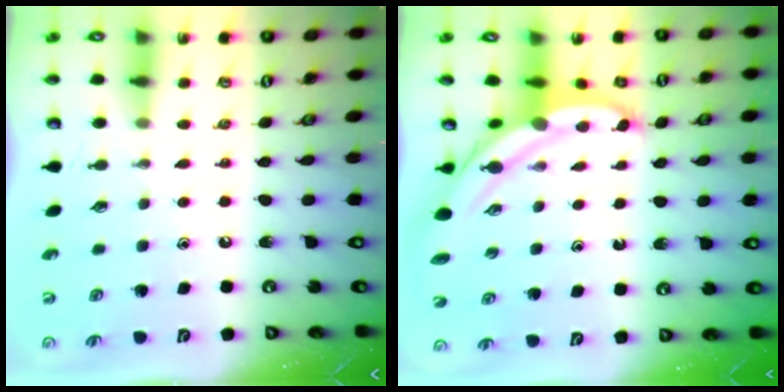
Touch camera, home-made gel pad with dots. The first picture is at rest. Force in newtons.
{"total": 5.6, "press": 5.6, "slide": 0.3}